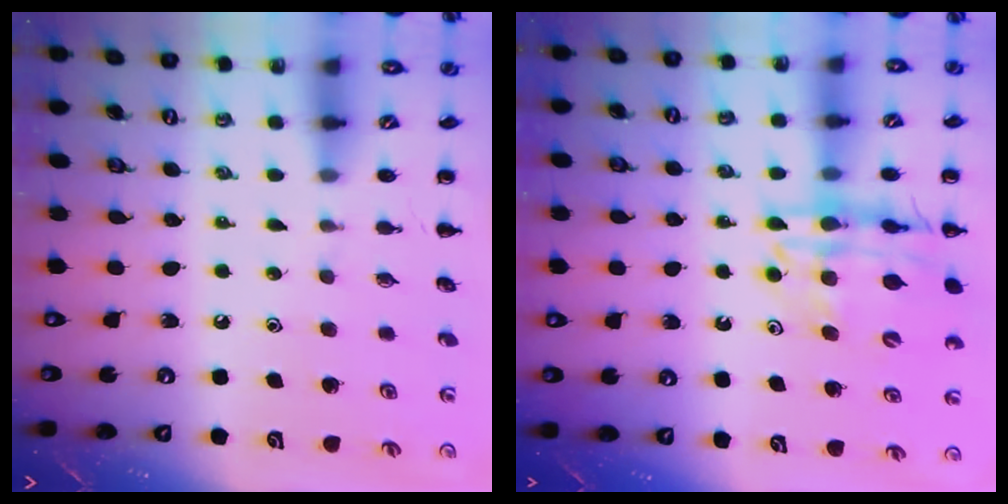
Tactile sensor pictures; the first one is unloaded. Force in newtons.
{"total": 16.8, "press": 16.3, "slide": 3.9}